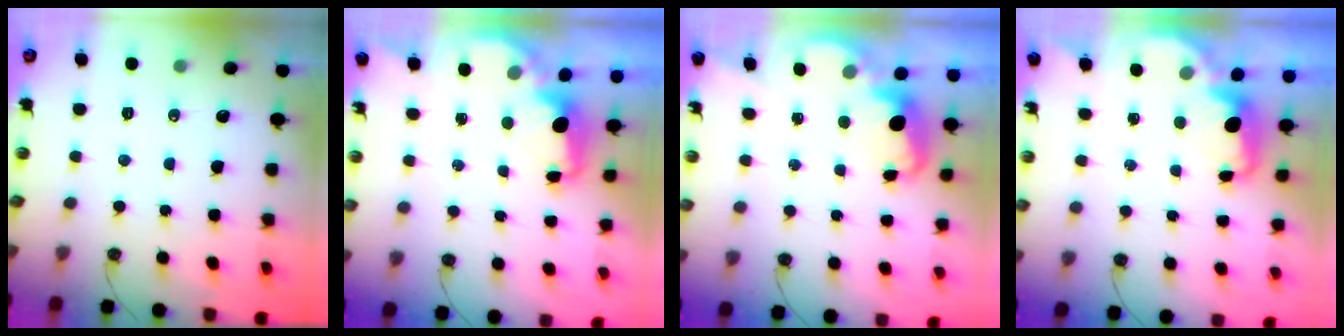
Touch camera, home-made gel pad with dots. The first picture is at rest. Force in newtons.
{"total": 2.8, "press": 2.6, "slide": 0.9}
{"total": 2.7, "press": 2.6, "slide": 0.7}
{"total": 2.0, "press": 1.9, "slide": 0.7}